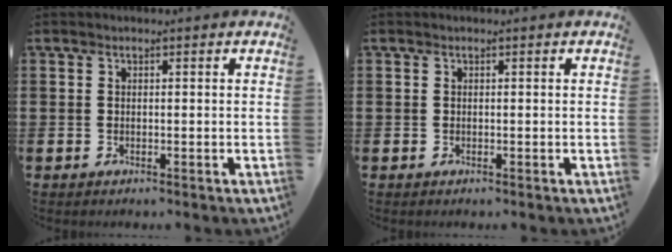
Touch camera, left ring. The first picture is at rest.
{"total": 0.0}